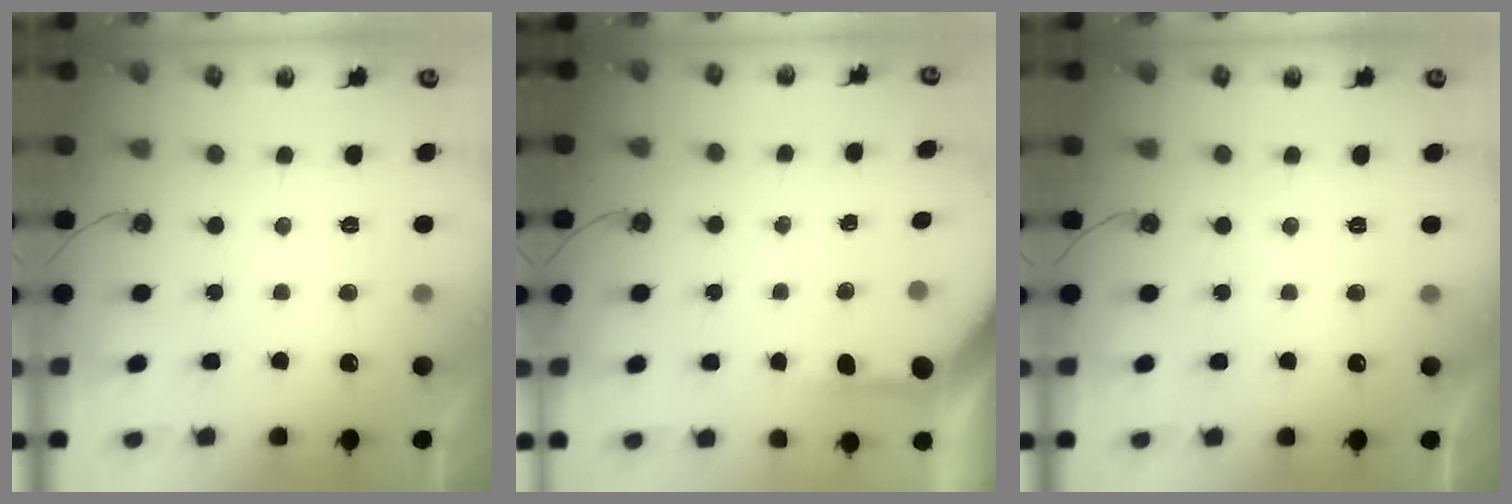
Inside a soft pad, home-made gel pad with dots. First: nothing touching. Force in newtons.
{"total": 3.5, "press": 3.5, "slide": 0.3}
{"total": 0.0}